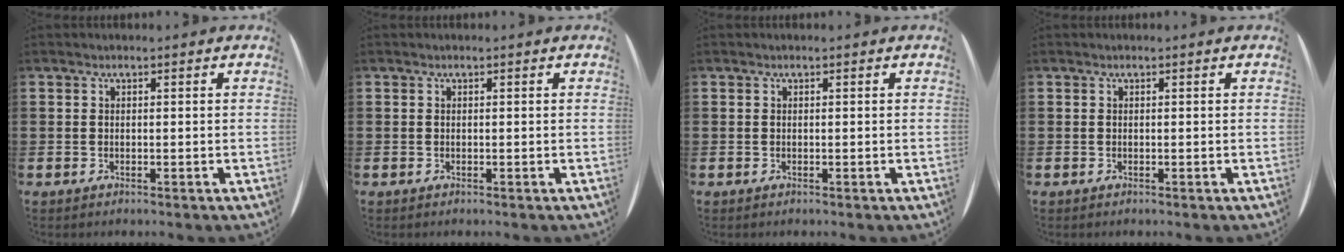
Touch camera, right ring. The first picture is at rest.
{"total": 0.0}
{"total": 0.0}
{"total": 0.0}